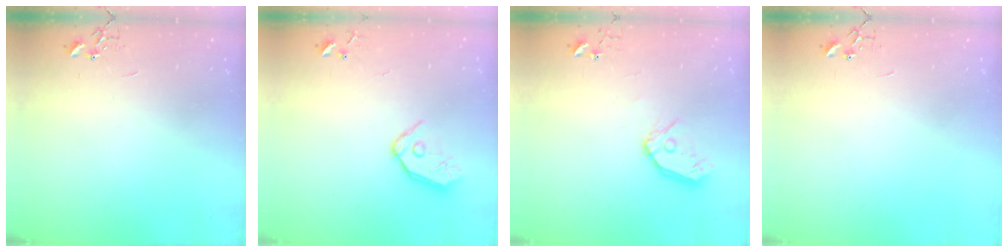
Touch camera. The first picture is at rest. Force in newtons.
{"total": 9.8, "press": 9.7, "slide": 1.3}
{"total": 9.9, "press": 9.8, "slide": 1.3}
{"total": 0.0}